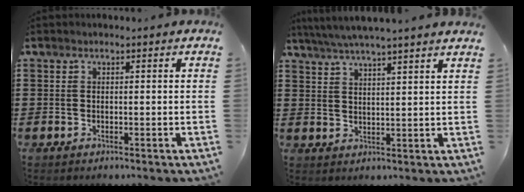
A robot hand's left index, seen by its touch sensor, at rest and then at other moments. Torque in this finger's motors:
{"motor_torque": [1.48, -0.66, 0.35, 0.21]}